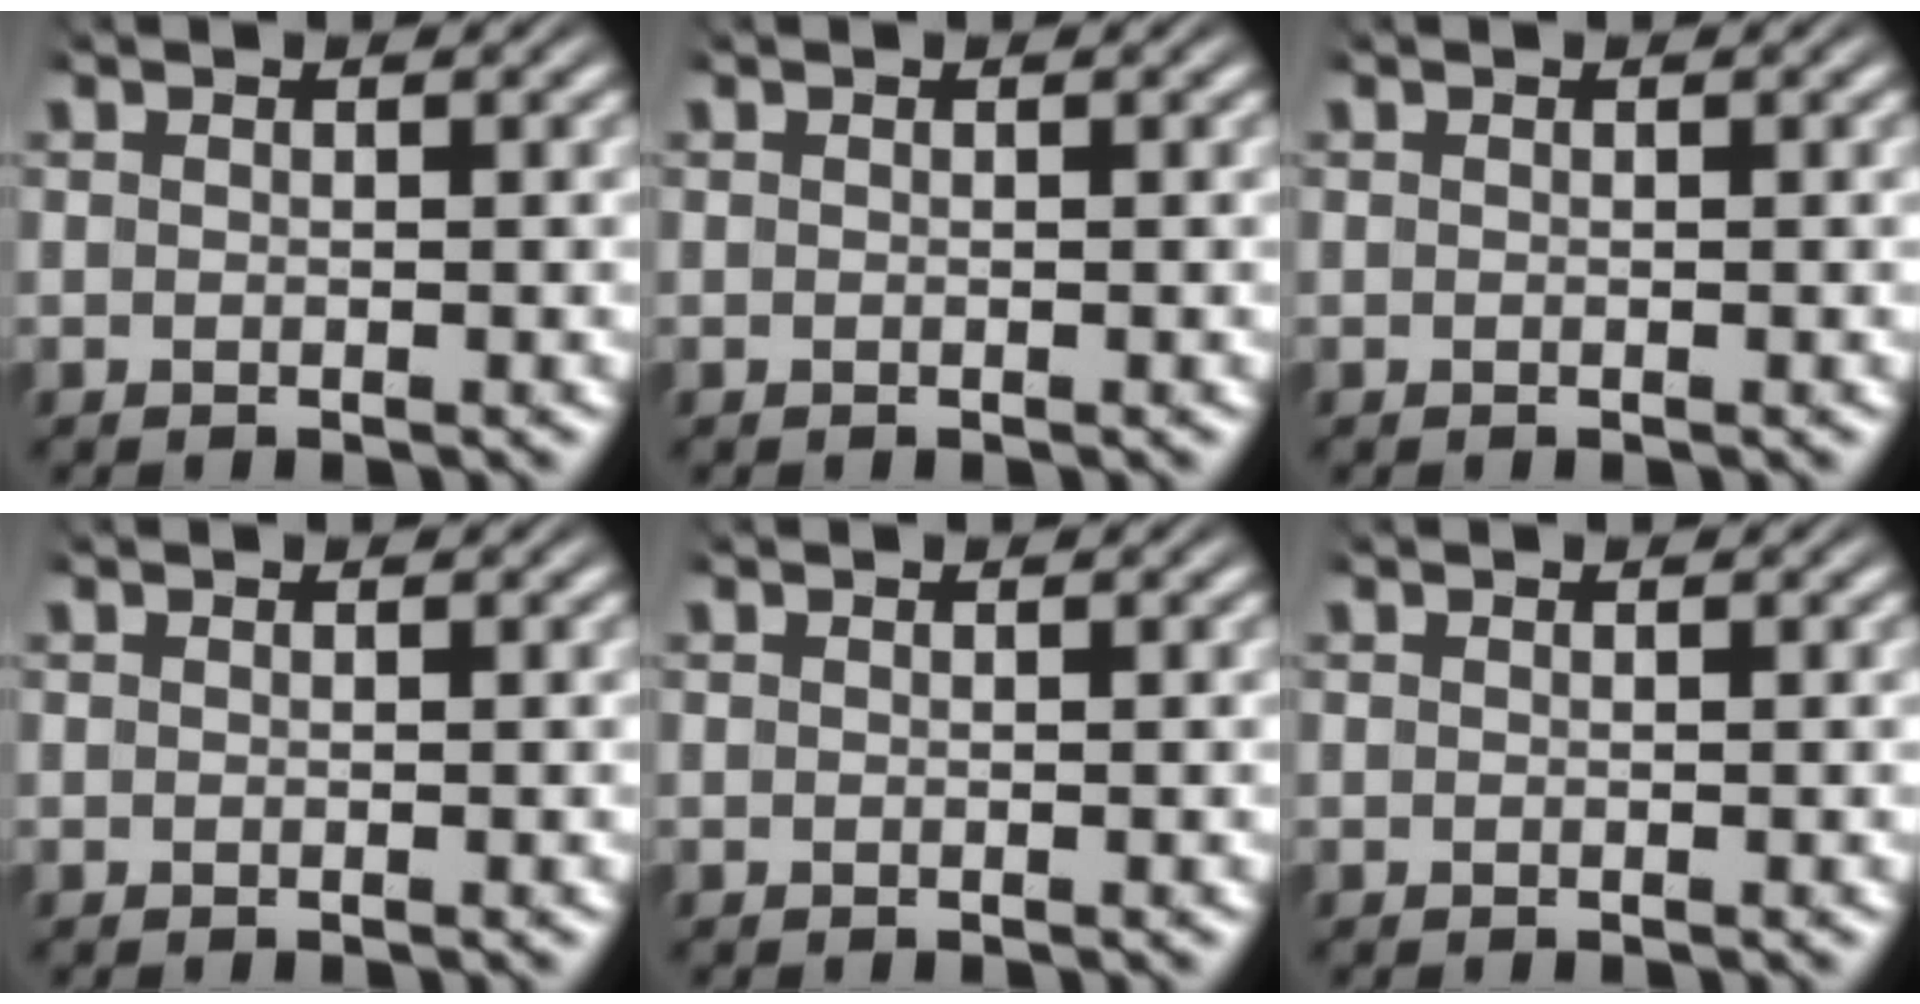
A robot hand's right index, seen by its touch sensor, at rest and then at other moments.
{"total": 0.0}
{"total": 0.0}
{"total": 0.0}
{"total": 0.0}
{"total": 0.0}